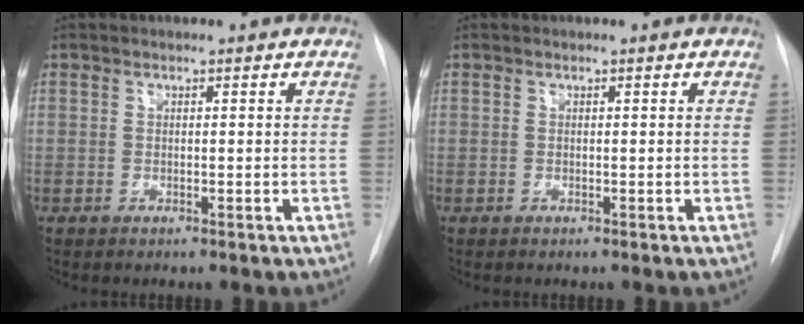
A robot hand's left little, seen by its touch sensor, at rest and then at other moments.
{"total": 0.0}